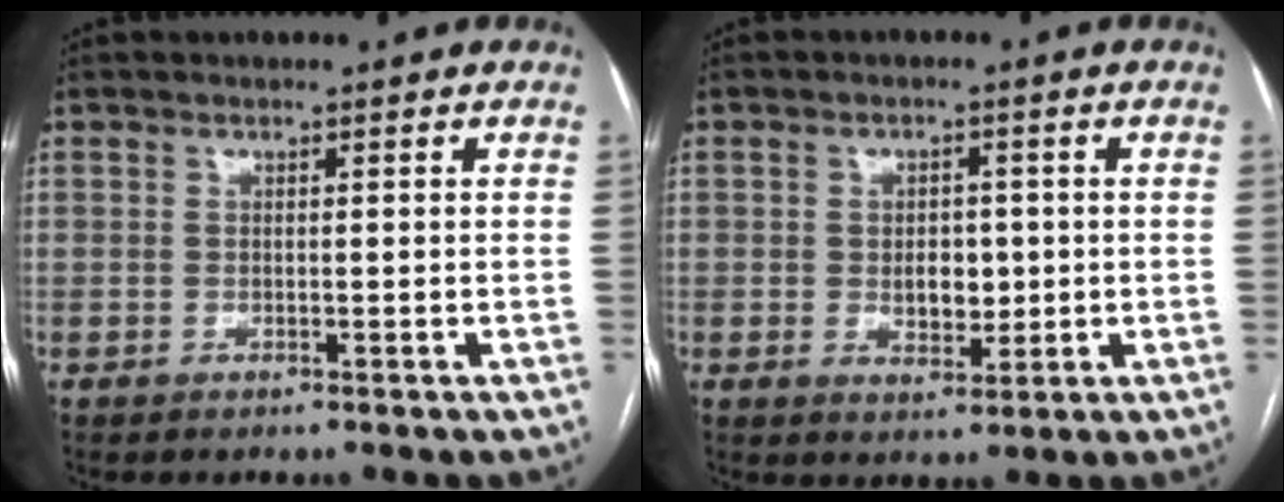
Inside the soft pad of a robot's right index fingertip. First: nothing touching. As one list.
[{"total": 4.5, "force": [-0.1, 2.9, 3.4], "torque": [-0.048, 0.000, 0.008]}]